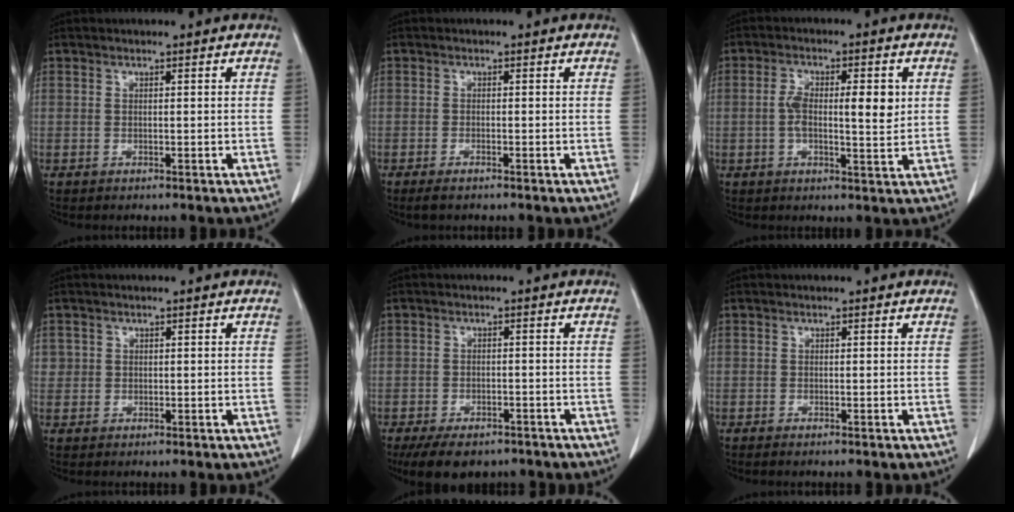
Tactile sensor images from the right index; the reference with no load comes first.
{"total": 1.9, "force": [-1.5, 0.4, 1.2], "torque": [-0.022, -0.004, -0.025]}
{"total": 7.6, "force": [0.8, 2.4, 7.1], "torque": [-0.126, 0.009, 0.011]}
{"total": 1.3, "force": [0.4, 1.3, 0.1], "torque": [0.013, 0.002, 0.003]}
{"total": 8.3, "force": [-6.2, 4.3, 3.6], "torque": [-0.050, -0.001, -0.091]}
{"total": 0.6, "force": [-0.5, 0.0, 0.4], "torque": [-0.008, -0.001, -0.009]}